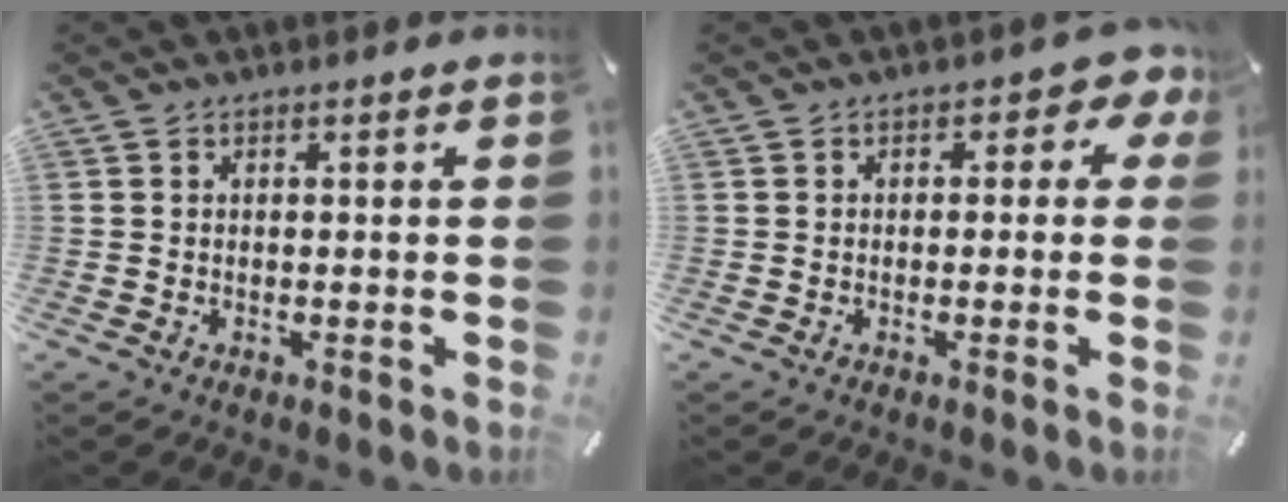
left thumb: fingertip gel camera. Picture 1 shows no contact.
{"total": 3.8, "force": [0.1, 2.4, 3.0], "torque": [-0.035, 0.005, -0.007]}